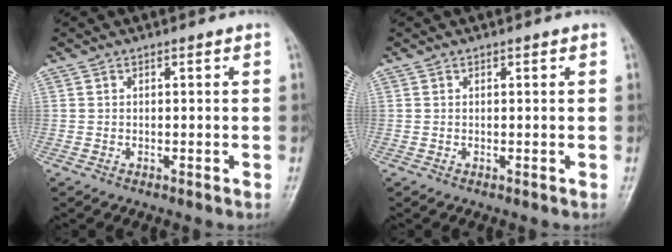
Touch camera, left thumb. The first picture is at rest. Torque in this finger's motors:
{"motor_torque": [0.12, 0.02, -0.27, 0.01, 0.00]}